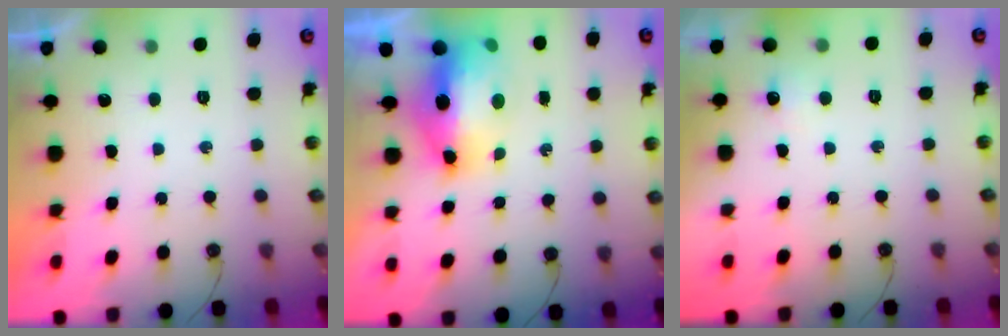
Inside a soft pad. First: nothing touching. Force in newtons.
{"total": 13.2, "press": 13.0, "slide": 2.0}
{"total": 4.9, "press": 4.8, "slide": 0.8}